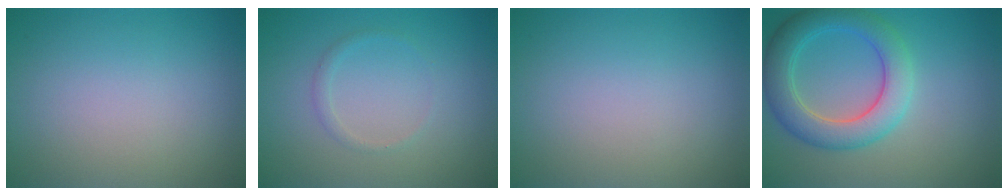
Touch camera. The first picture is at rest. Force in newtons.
{"total": 0.9, "press": 0.9, "slide": 0.0}
{"total": 0.0}
{"total": 5.6, "press": 5.6, "slide": 0.2}